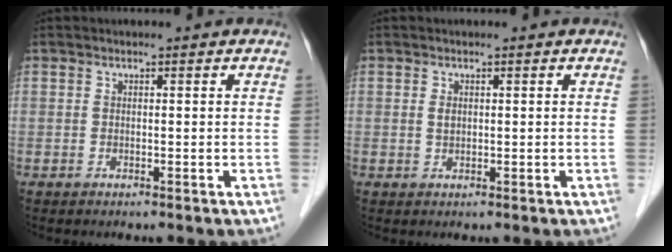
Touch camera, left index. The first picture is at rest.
{"total": 1.0, "force": [0.2, 0.7, 0.6], "torque": [-0.013, 0.004, 0.006]}